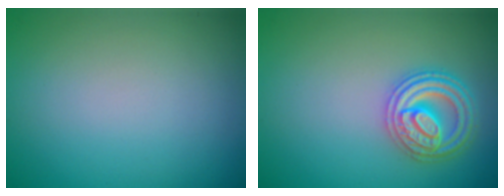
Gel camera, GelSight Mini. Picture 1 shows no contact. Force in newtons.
{"total": 4.1, "press": 3.7, "slide": 1.6}